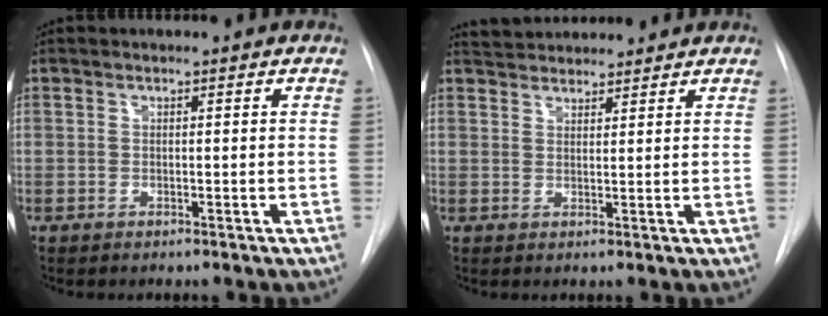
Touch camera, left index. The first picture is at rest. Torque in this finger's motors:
{"motor_torque": [-0.18, -0.54, 0.12, 0.02]}